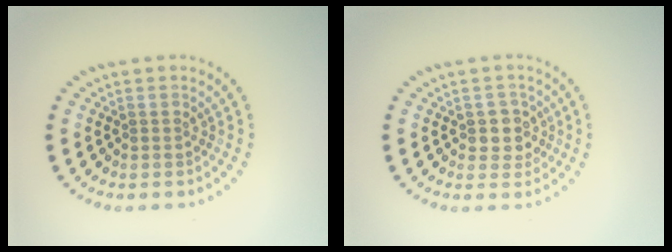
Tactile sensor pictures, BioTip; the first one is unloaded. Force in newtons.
{"total": 2.3, "press": 2.0, "slide": 1.0}